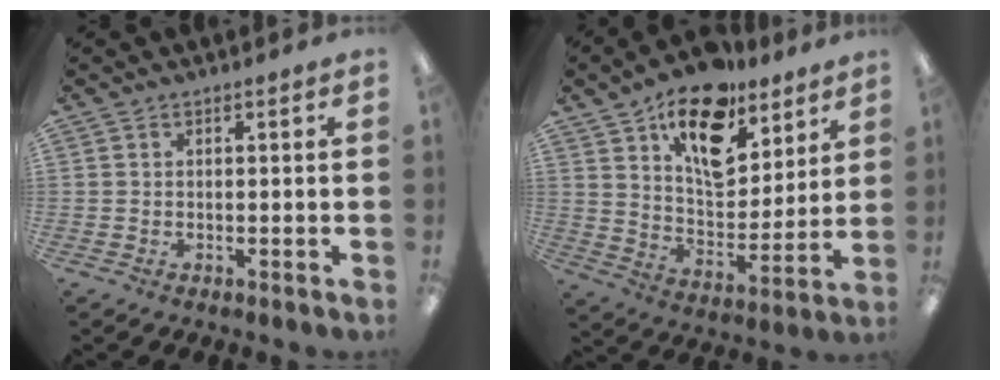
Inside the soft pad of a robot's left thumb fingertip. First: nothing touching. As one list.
[{"total": 18.2, "force": [12.1, 9.8, 9.5], "torque": [-0.140, -0.068, 0.210]}]